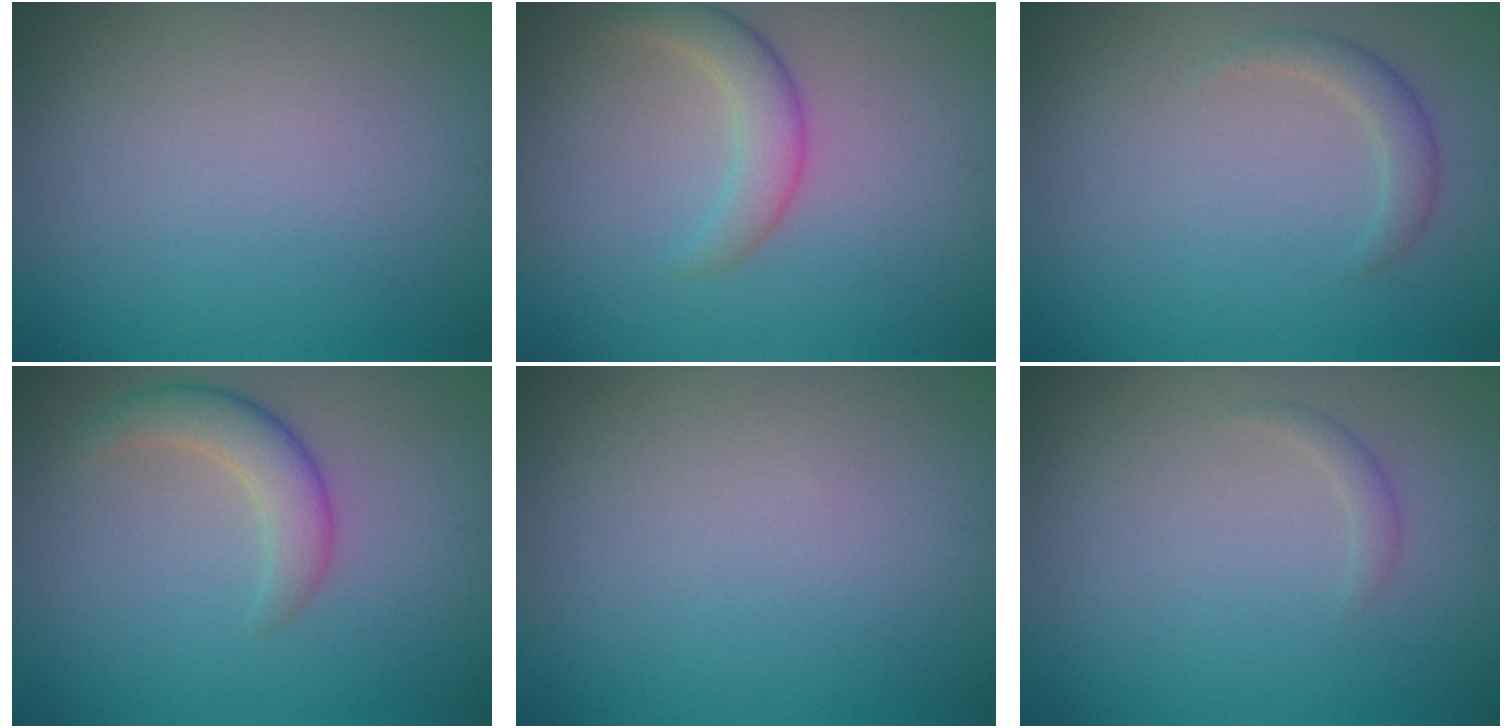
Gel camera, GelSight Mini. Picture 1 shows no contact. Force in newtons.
{"total": 2.6, "press": 2.6, "slide": 0.1}
{"total": 1.6, "press": 1.6, "slide": 0.1}
{"total": 3.0, "press": 3.0, "slide": 0.2}
{"total": 0.0}
{"total": 0.8, "press": 0.8, "slide": 0.0}